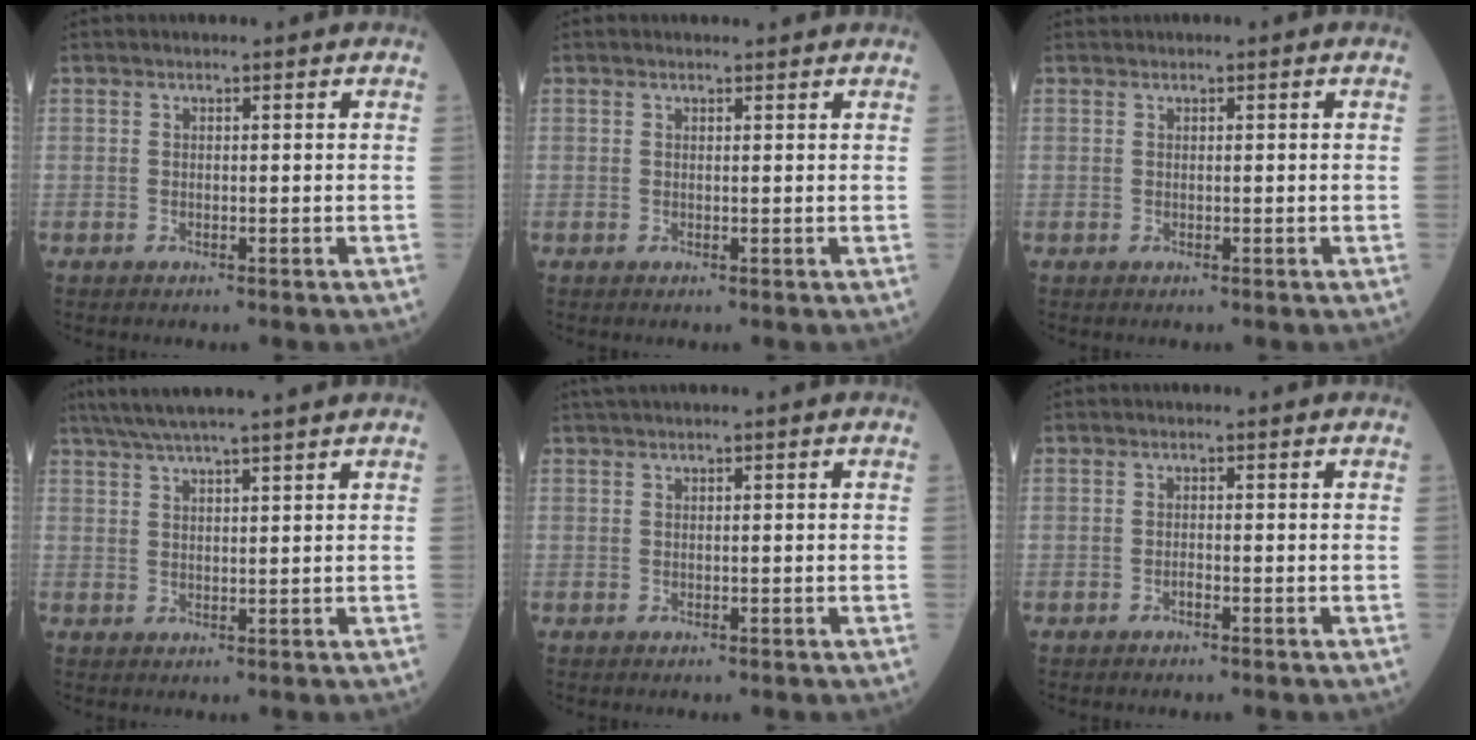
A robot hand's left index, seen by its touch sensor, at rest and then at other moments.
{"total": 1.1, "force": [1.1, 0.1, 0.1], "torque": [-0.012, 0.001, 0.013]}
{"total": 0.0}
{"total": 9.2, "force": [7.7, -0.9, 4.9], "torque": [-0.080, 0.028, 0.115]}
{"total": 1.0, "force": [0.6, -0.1, 0.8], "torque": [-0.021, 0.017, 0.016]}
{"total": 0.6, "force": [-0.5, 0.1, 0.4], "torque": [-0.010, 0.001, -0.008]}